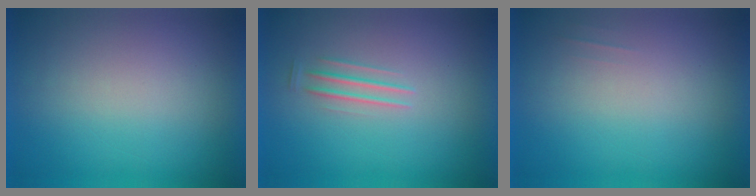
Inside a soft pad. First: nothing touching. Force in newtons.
{"total": 1.4}
{"total": 2.1}